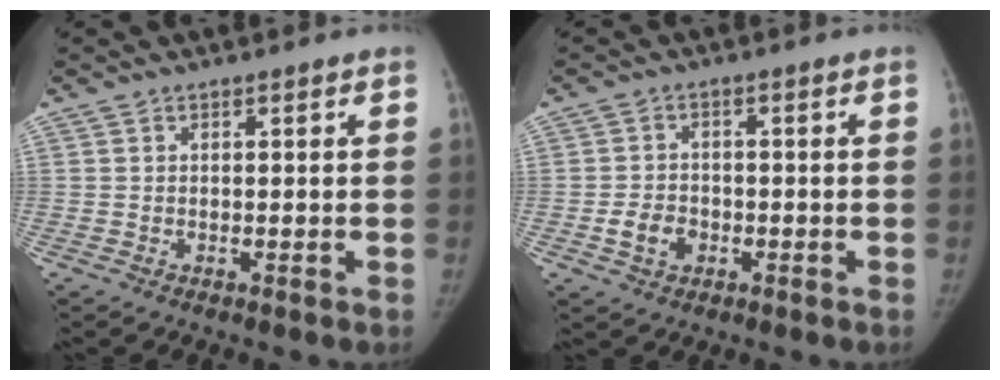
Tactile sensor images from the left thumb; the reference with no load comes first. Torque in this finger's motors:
{"motor_torque": [-0.06, 0.96, 0.55, -0.46, 0.01]}